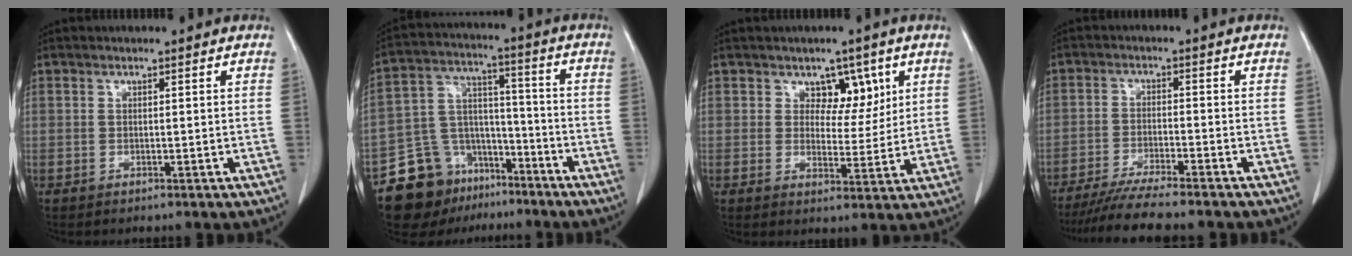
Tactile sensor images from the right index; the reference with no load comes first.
{"total": 13.6, "force": [-9.9, 8.7, 3.5], "torque": [-0.064, 0.065, -0.164]}
{"total": 5.1, "force": [2.6, 3.4, 2.7], "torque": [-0.023, 0.001, 0.040]}
{"total": 9.6, "force": [-8.4, -0.3, 4.7], "torque": [-0.065, -0.024, -0.134]}